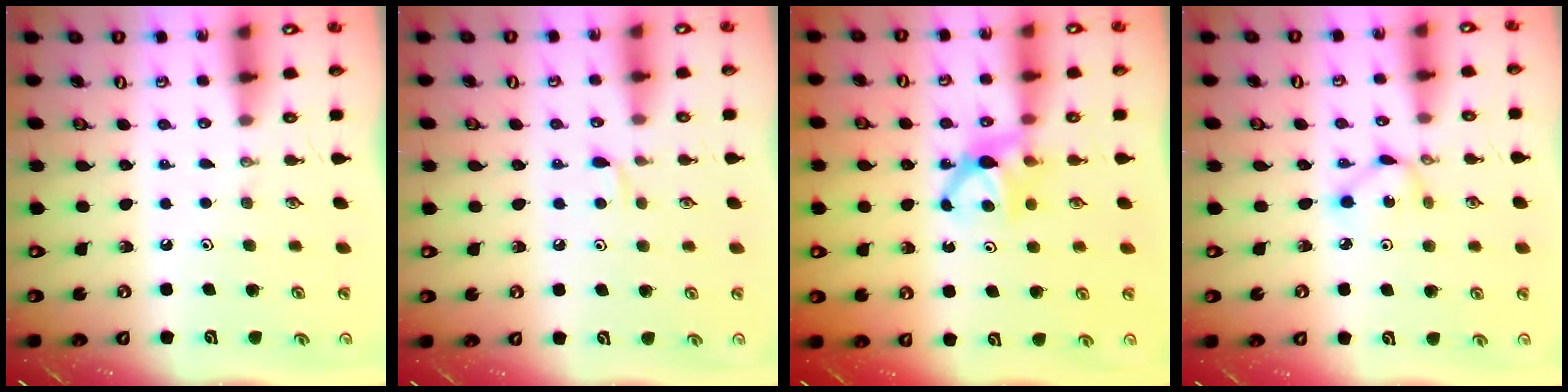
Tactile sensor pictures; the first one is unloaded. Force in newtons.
{"total": 4.2, "press": 4.2, "slide": 0.4}
{"total": 6.4, "press": 6.3, "slide": 0.4}
{"total": 2.8, "press": 2.8, "slide": 0.1}